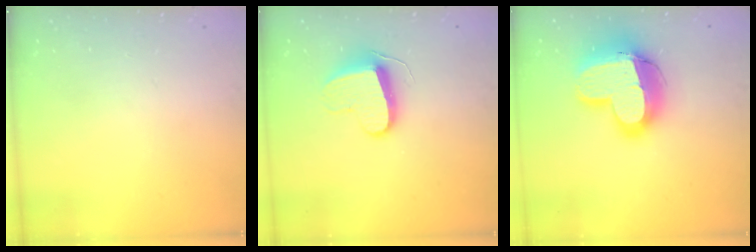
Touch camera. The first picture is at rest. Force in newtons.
{"total": 9.7, "press": 9.7, "slide": 0.3}
{"total": 18.9, "press": 18.8, "slide": 2.2}